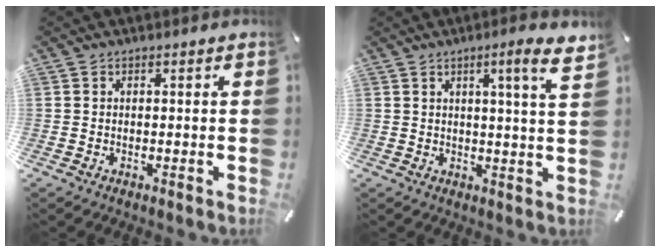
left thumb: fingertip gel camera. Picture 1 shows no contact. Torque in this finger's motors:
{"motor_torque": [0.05, -0.07, 0.05, -0.04, -0.01]}